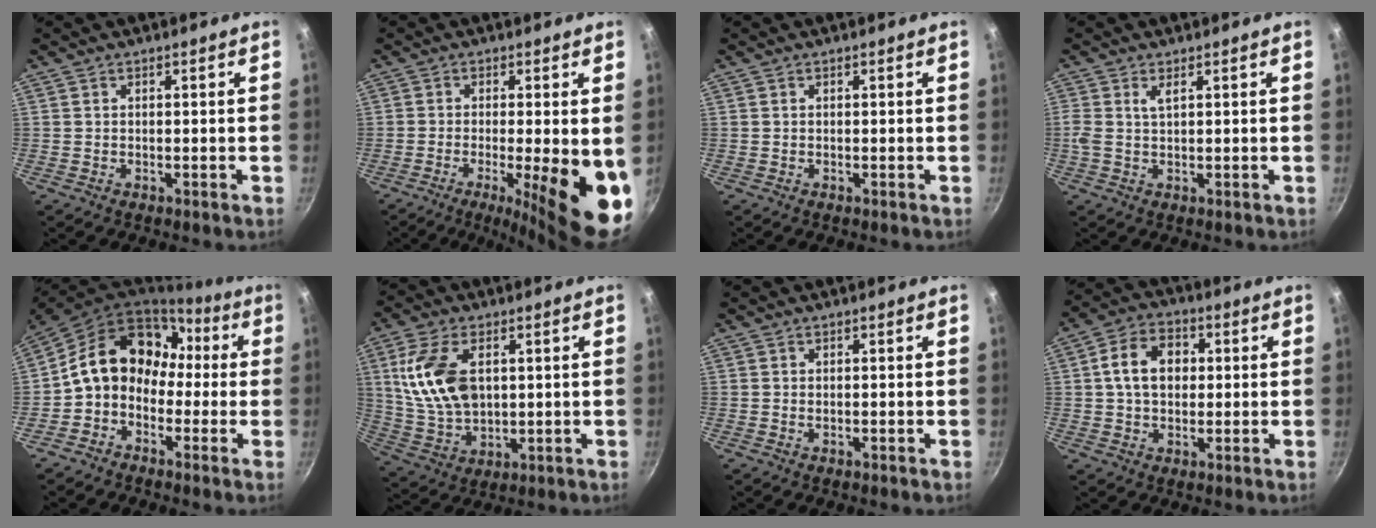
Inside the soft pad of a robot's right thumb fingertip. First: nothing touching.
{"total": 15.1, "force": [-3.7, 3.8, 14.1], "torque": [-0.188, -0.009, -0.049]}
{"total": 0.0}
{"total": 2.3, "force": [0.7, 0.9, 2.0], "torque": [-0.047, 0.002, 0.017]}
{"total": 15.4, "force": [0.3, 12.1, 9.6], "torque": [-0.131, 0.060, -0.014]}
{"total": 14.1, "force": [3.2, 8.5, 10.8], "torque": [-0.198, -0.013, 0.071]}
{"total": 0.0}
{"total": 9.6, "force": [1.3, 7.1, 6.3], "torque": [-0.085, 0.017, 0.012]}